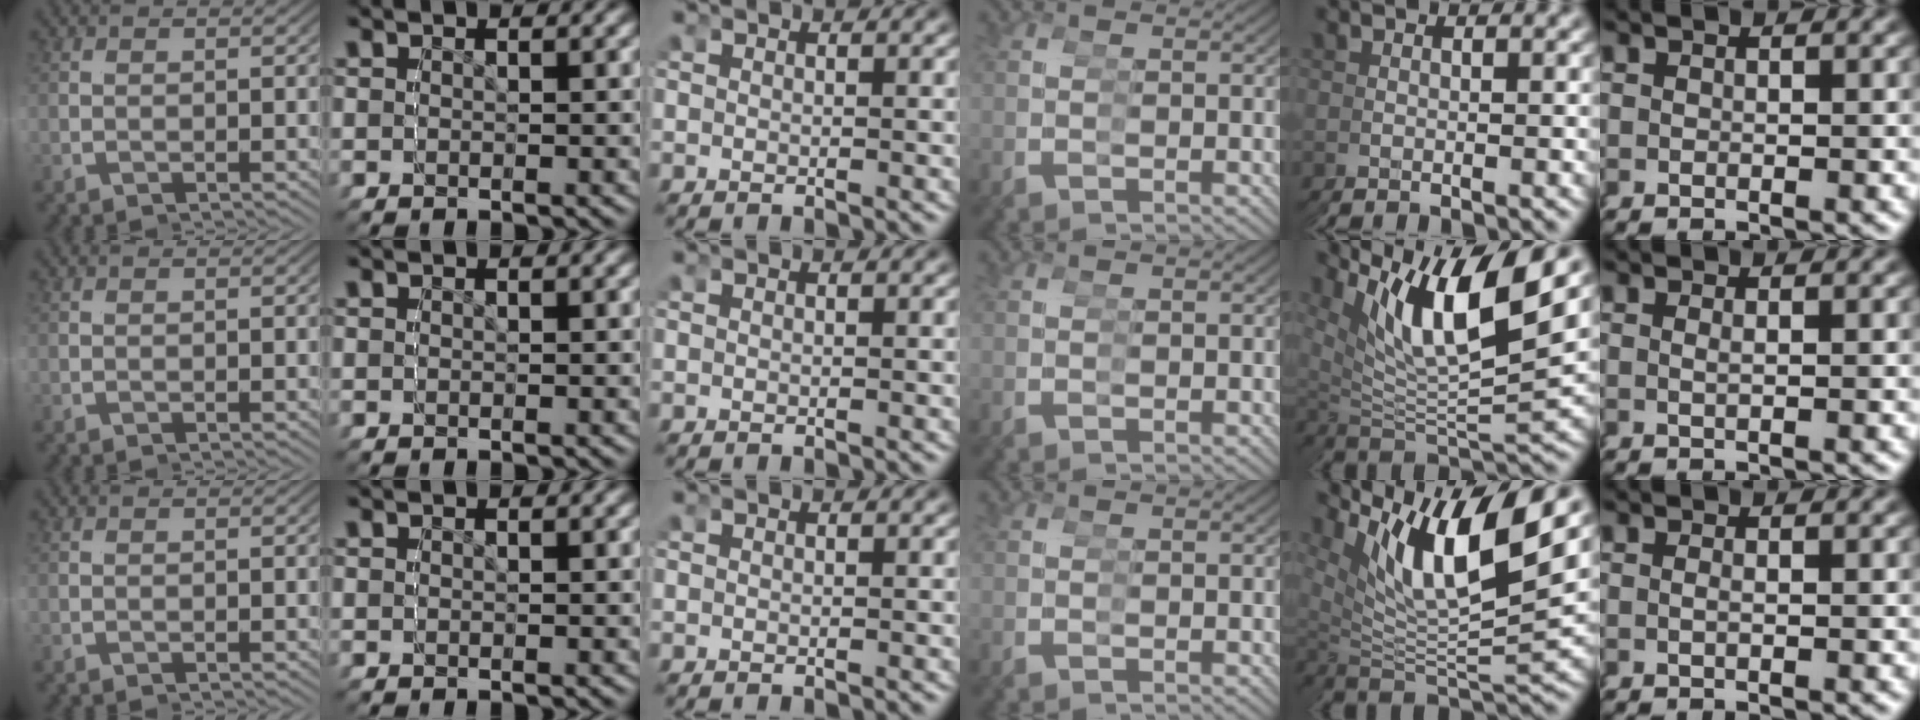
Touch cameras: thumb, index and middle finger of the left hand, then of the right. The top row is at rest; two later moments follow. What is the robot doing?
{"motion": "grasp_and_lifting", "object": "condiment"}